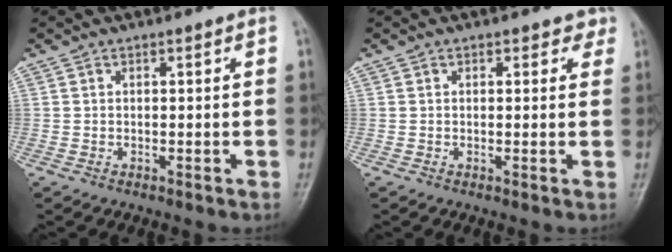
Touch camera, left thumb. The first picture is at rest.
{"total": 2.1, "force": [1.3, 1.5, 0.8], "torque": [0.018, -0.003, 0.008]}